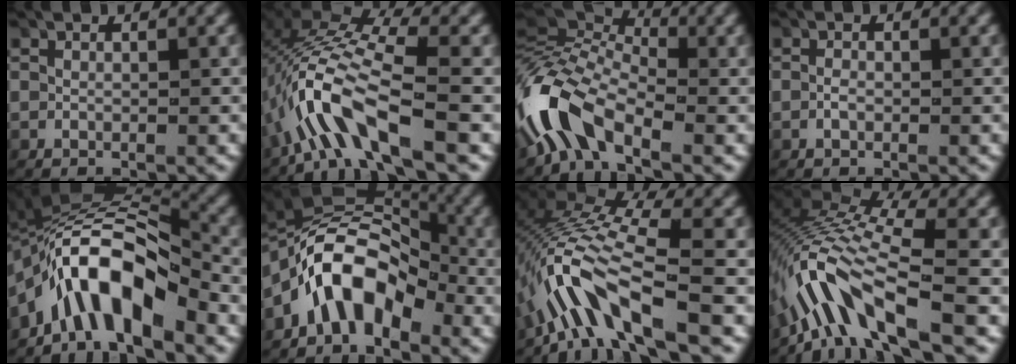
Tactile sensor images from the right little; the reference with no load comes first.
{"total": 6.9, "force": [-1.4, 3.5, 5.8], "torque": [-0.135, -0.009, -0.023]}
{"total": 6.9, "force": [-1.5, 5.1, 4.4], "torque": [-0.123, -0.019, -0.028]}
{"total": 0.7, "force": [-0.6, 0.4, 0.3], "torque": [-0.011, -0.004, -0.009]}
{"total": 12.0, "force": [-1.3, 7.2, 9.5], "torque": [-0.166, 0.004, -0.030]}
{"total": 9.8, "force": [0.3, 7.0, 6.9], "torque": [-0.139, 0.002, -0.007]}
{"total": 7.1, "force": [-2.0, 3.3, 5.9], "torque": [-0.130, -0.009, -0.032]}
{"total": 7.8, "force": [-2.0, 3.6, 6.6], "torque": [-0.142, -0.007, -0.035]}